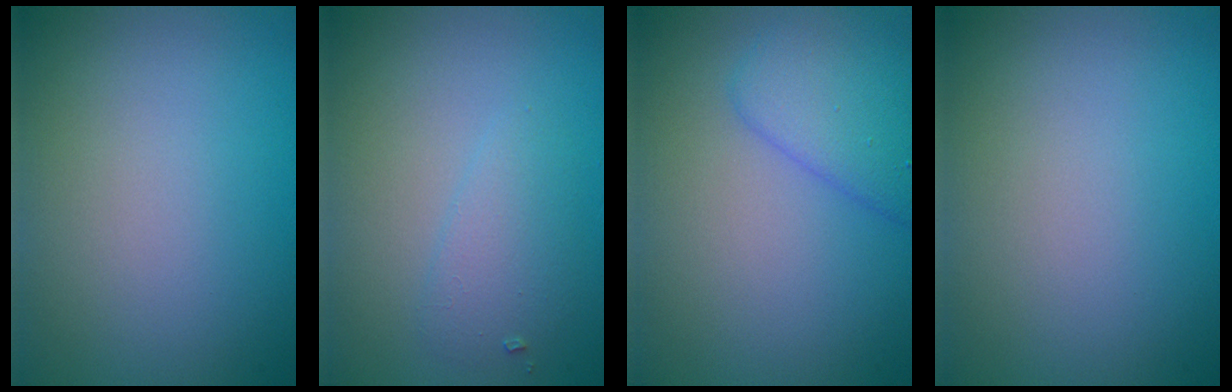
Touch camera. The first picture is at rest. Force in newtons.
{"total": 2.0, "press": 2.0, "slide": 0.1}
{"total": 3.6, "press": 3.6, "slide": 0.2}
{"total": 0.0}